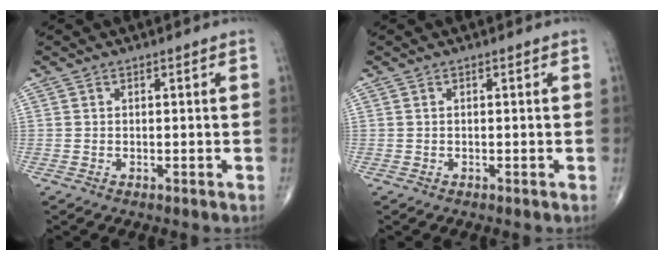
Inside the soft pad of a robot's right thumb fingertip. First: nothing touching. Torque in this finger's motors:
{"motor_torque": [0.01, 0.01, 0.00, 0.00, 0.00]}